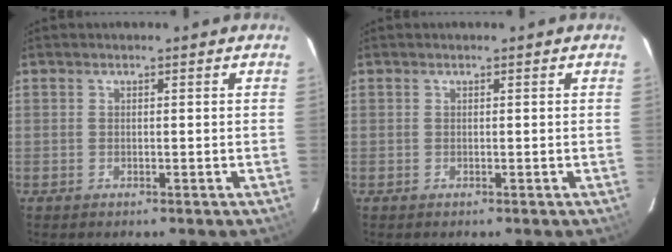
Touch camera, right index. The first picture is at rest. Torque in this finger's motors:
{"motor_torque": [0.00, 0.00, 0.00, 0.00]}